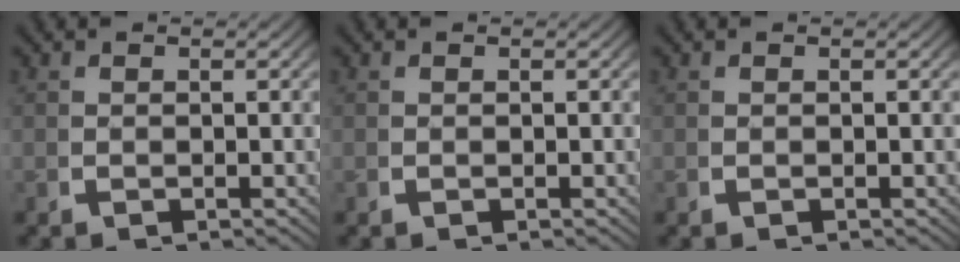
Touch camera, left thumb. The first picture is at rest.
{"total": 0.0}
{"total": 0.0}